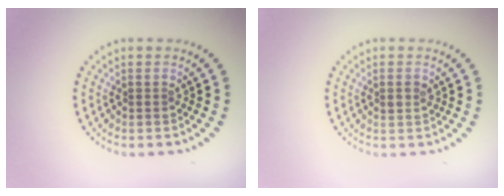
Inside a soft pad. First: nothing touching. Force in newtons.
{"total": 1.1, "press": 1.1, "slide": 0.1}